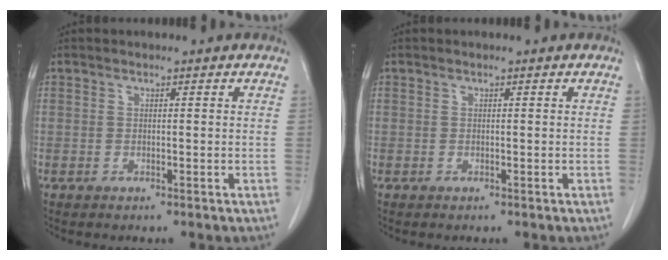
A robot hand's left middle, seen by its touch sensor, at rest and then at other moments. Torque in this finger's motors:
{"motor_torque": [0.99, -1.15, 0.10, 0.01]}